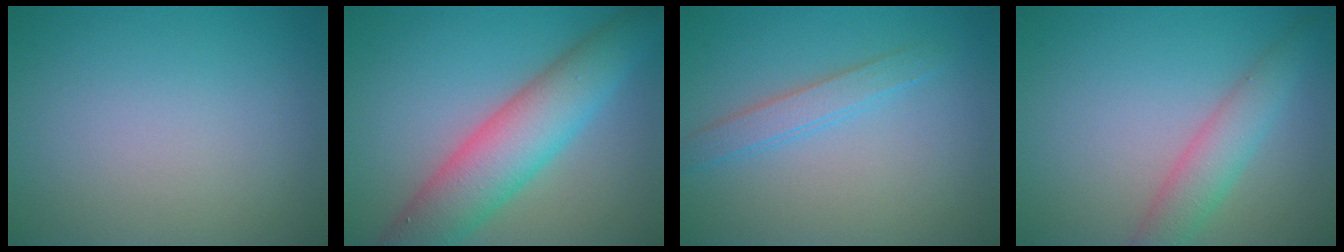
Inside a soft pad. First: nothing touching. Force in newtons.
{"total": 8.1, "press": 8.1, "slide": 0.4}
{"total": 1.7, "press": 1.7, "slide": 0.1}
{"total": 3.4, "press": 3.4, "slide": 0.2}